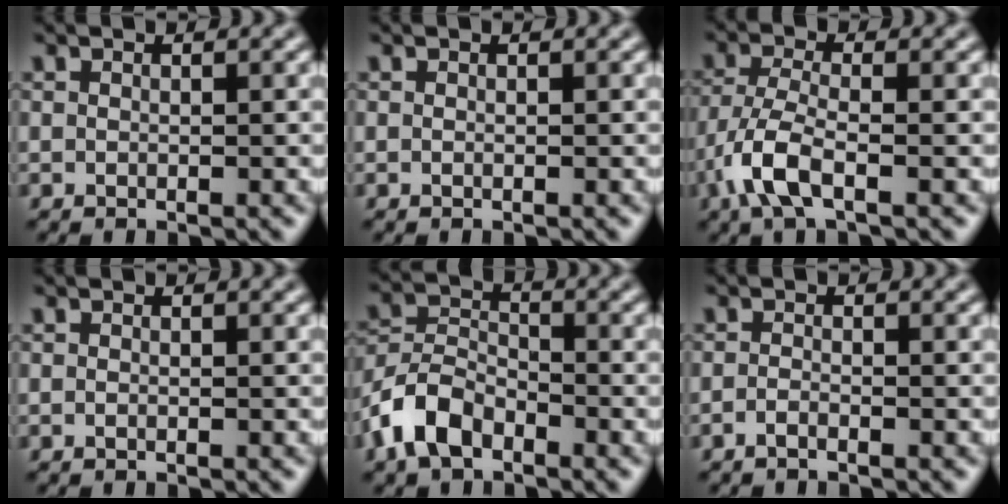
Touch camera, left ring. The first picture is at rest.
{"total": 0.0}
{"total": 4.7, "force": [-2.4, 1.7, 3.7], "torque": [-0.087, -0.002, -0.058]}
{"total": 0.0}
{"total": 5.2, "force": [-3.2, 3.0, 2.8], "torque": [-0.058, 0.003, -0.073]}
{"total": 0.9, "force": [-0.6, 0.2, 0.6], "torque": [-0.011, 0.000, -0.013]}